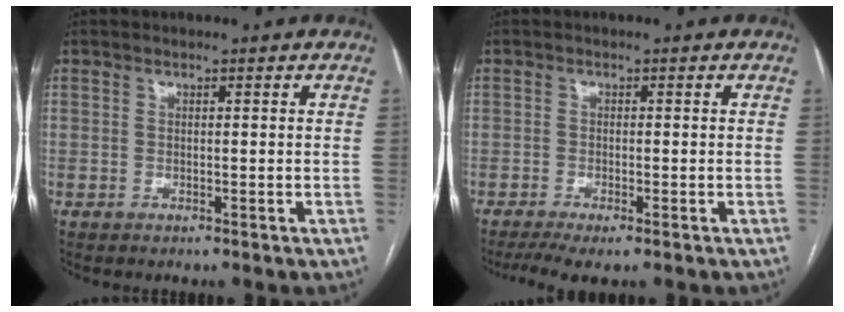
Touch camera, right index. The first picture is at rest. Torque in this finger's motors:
{"motor_torque": [0.40, -0.38, 0.23, 0.05]}